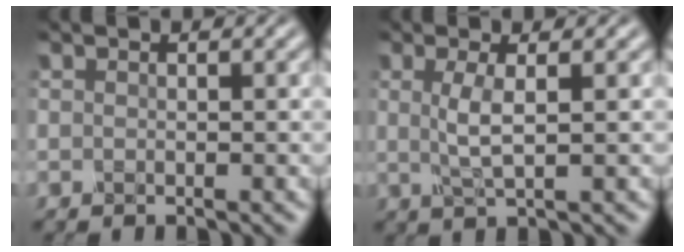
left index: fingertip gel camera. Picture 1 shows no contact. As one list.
[{"total": 2.6, "force": [0.5, 0.6, 2.5], "torque": [-0.053, -0.001, 0.010]}]